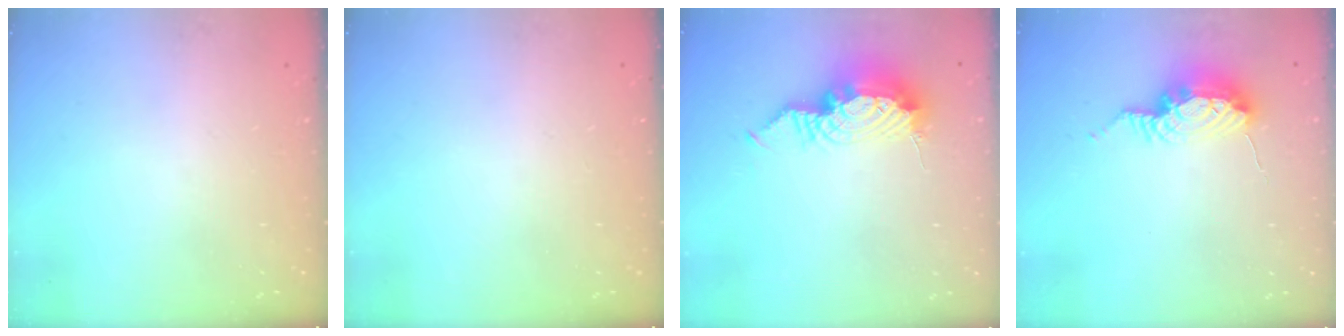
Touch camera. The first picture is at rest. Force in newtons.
{"total": 0.0}
{"total": 11.6, "press": 11.3, "slide": 2.7}
{"total": 15.2, "press": 10.9, "slide": 10.5}